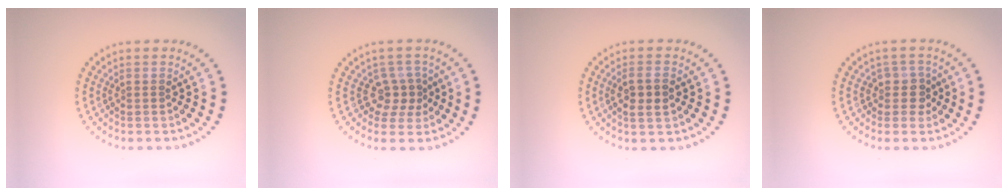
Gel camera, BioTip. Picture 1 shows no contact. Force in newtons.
{"total": 2.3, "press": 1.8, "slide": 1.5}
{"total": 2.4, "press": 2.3, "slide": 0.6}
{"total": 1.9, "press": 1.6, "slide": 1.1}